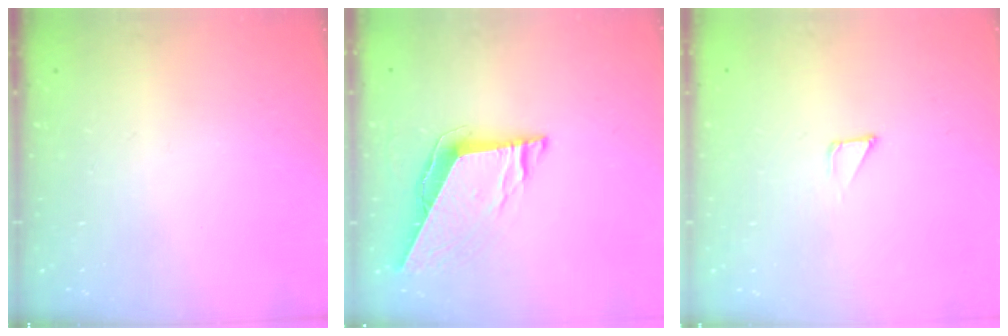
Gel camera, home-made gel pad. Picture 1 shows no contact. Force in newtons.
{"total": 9.7, "press": 9.7, "slide": 1.2}
{"total": 1.2, "press": 1.2, "slide": 0.0}